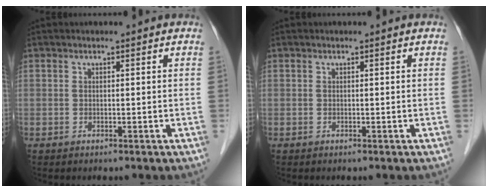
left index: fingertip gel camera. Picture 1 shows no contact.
{"total": 0.0}